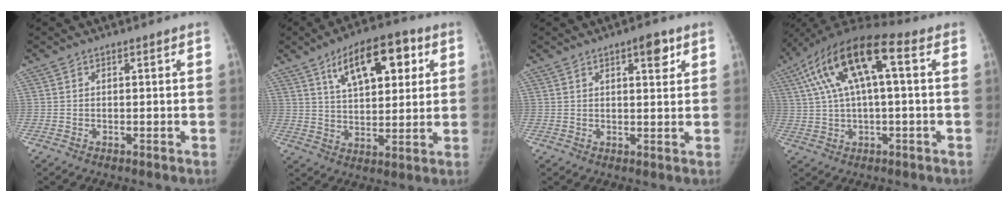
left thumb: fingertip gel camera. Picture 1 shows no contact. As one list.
[{"total": 14.9, "force": [6.5, 6.9, 11.5], "torque": [-0.142, -0.008, 0.104]}, {"total": 4.3, "force": [2.3, 1.5, 3.3], "torque": [-0.034, -0.010, 0.031]}, {"total": 16.7, "force": [4.5, 5.7, 15.0], "torque": [-0.291, 0.039, 0.074]}]